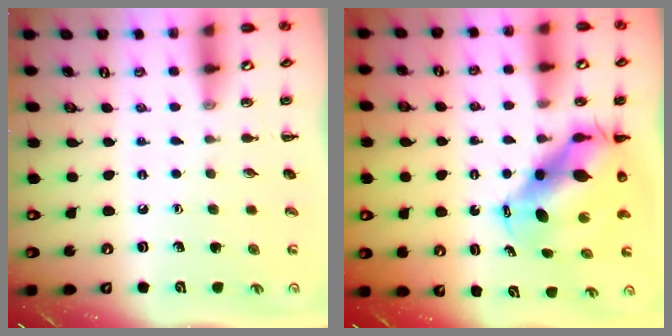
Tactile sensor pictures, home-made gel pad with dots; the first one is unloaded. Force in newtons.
{"total": 10.8, "press": 10.4, "slide": 3.0}